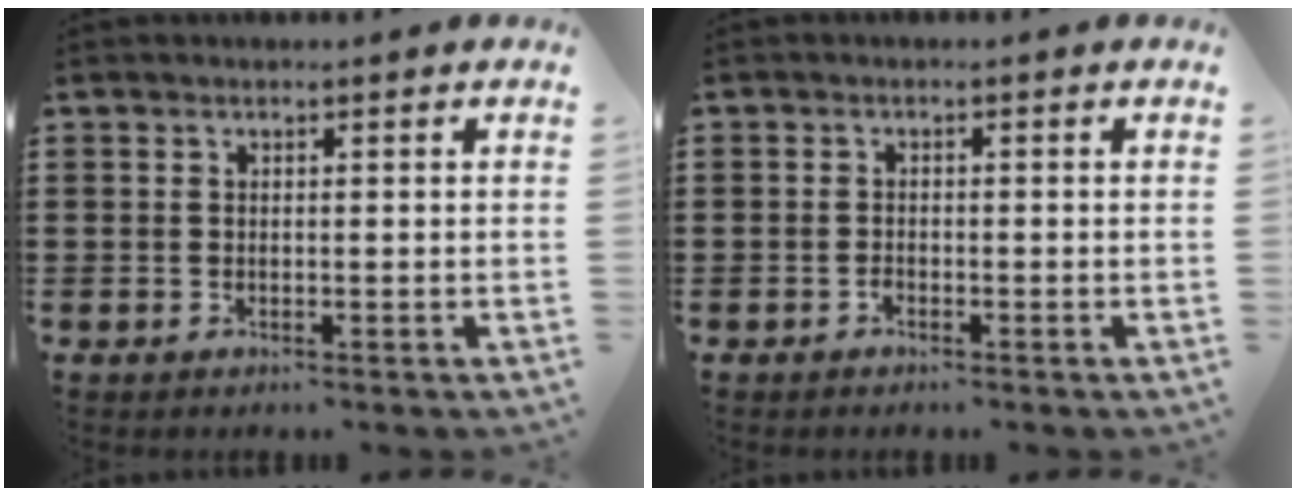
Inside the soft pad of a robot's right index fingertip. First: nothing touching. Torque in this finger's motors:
{"motor_torque": [2.14, 0.00, -0.01, -0.12]}